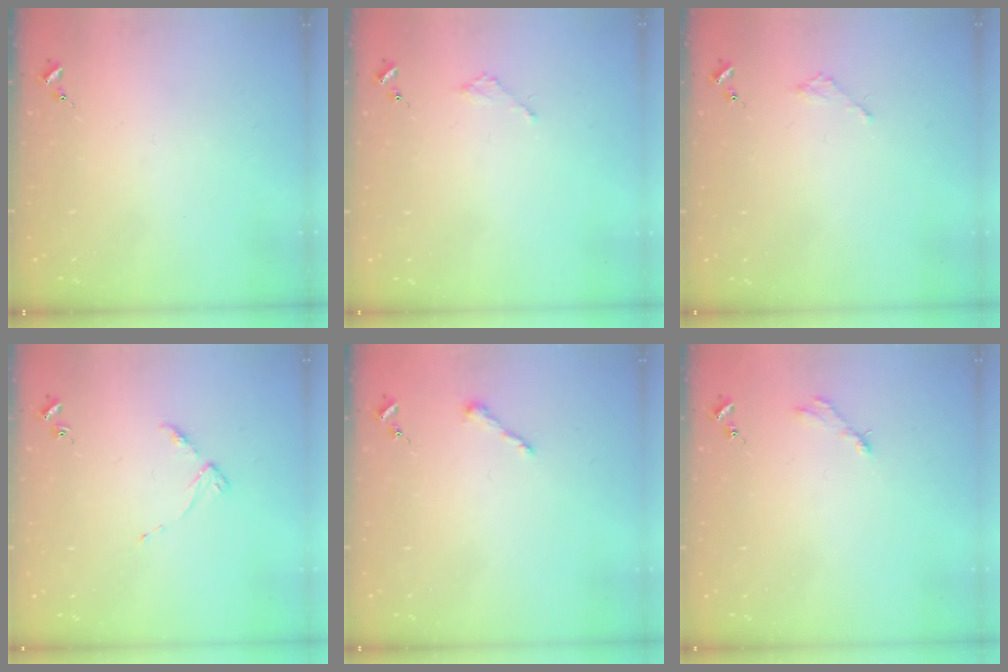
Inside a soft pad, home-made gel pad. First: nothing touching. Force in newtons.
{"total": 1.8, "press": 1.8, "slide": 0.2}
{"total": 1.8, "press": 1.8, "slide": 0.2}
{"total": 3.8, "press": 3.8, "slide": 0.5}
{"total": 3.6, "press": 3.6, "slide": 0.4}
{"total": 2.8, "press": 2.8, "slide": 0.4}